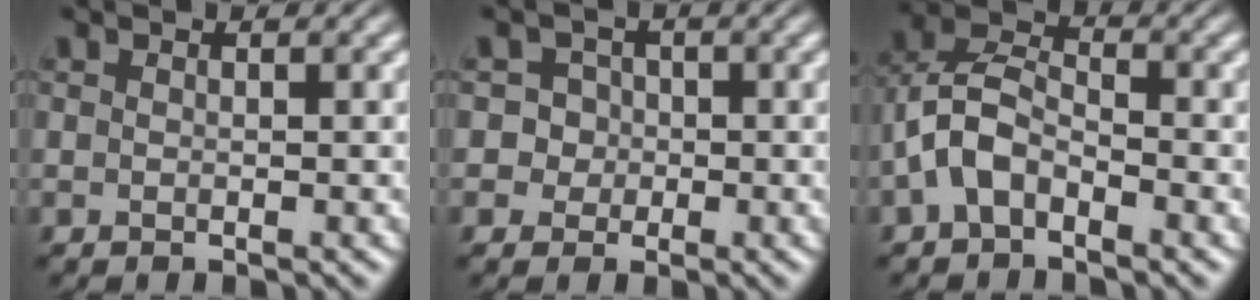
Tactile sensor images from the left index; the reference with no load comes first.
{"total": 2.1, "force": [-0.3, 2.1, -0.1], "torque": [0.023, 0.014, -0.008]}
{"total": 4.2, "force": [-2.1, 2.3, 2.8], "torque": [-0.060, 0.015, -0.044]}